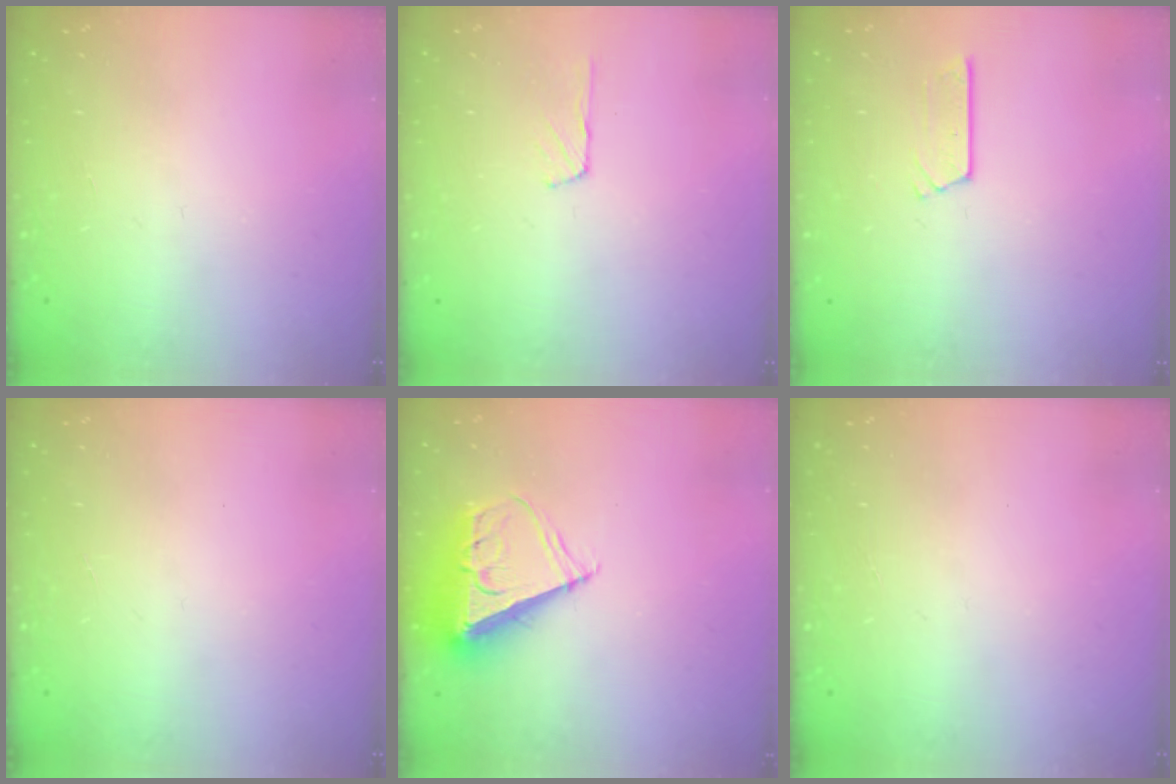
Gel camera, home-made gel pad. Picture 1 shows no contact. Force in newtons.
{"total": 3.2, "press": 3.2, "slide": 0.2}
{"total": 2.7, "press": 2.7, "slide": 0.2}
{"total": 0.0}
{"total": 9.9, "press": 9.9, "slide": 0.4}
{"total": 0.0}